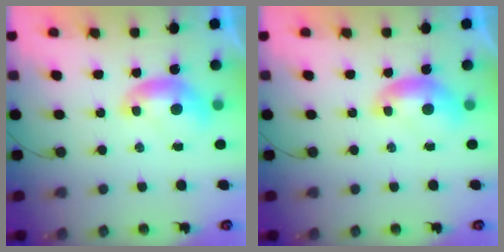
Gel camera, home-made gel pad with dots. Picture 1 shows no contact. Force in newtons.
{"total": 0.0}